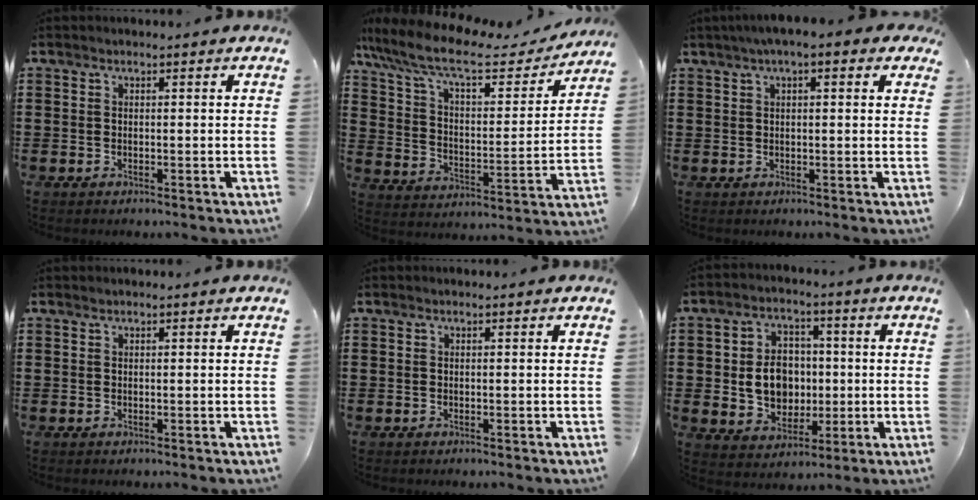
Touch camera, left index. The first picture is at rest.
{"total": 10.5, "force": [8.1, 2.3, 6.2], "torque": [-0.148, -0.037, 0.137]}
{"total": 3.2, "force": [1.5, 0.6, 2.7], "torque": [-0.056, 0.008, 0.025]}
{"total": 0.0}
{"total": 0.0}
{"total": 7.8, "force": [0.2, 6.5, 4.3], "torque": [-0.075, 0.012, 0.002]}